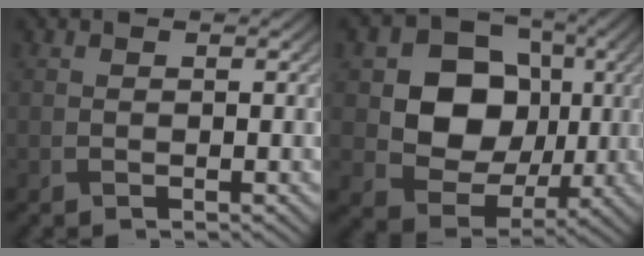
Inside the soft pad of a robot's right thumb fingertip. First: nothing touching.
{"total": 11.4, "force": [1.1, 9.5, 6.2], "torque": [-0.123, -0.007, 0.007]}